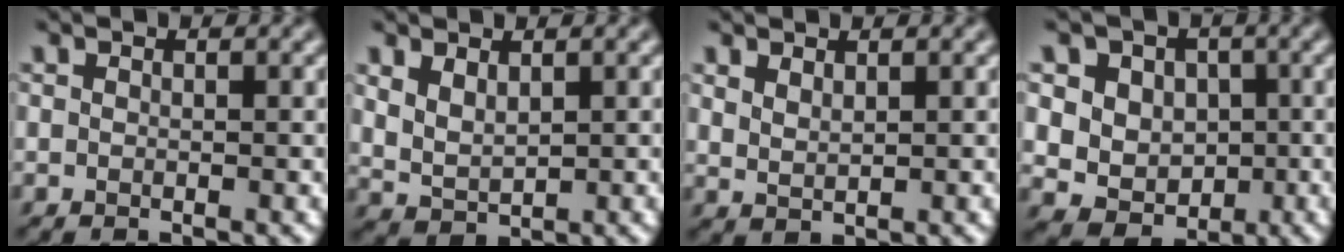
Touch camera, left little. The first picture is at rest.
{"total": 2.4, "force": [1.2, 1.4, 1.6], "torque": [-0.041, -0.004, 0.030]}
{"total": 1.3, "force": [1.0, 0.4, 0.7], "torque": [-0.019, -0.002, 0.026]}
{"total": 6.9, "force": [1.1, 6.2, 3.0], "torque": [-0.046, 0.015, 0.009]}